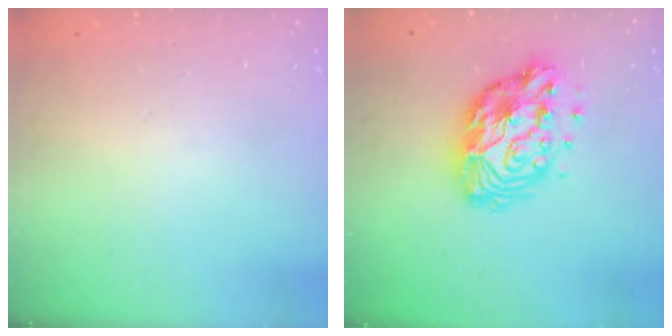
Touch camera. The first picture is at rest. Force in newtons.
{"total": 14.6, "press": 14.5, "slide": 1.1}